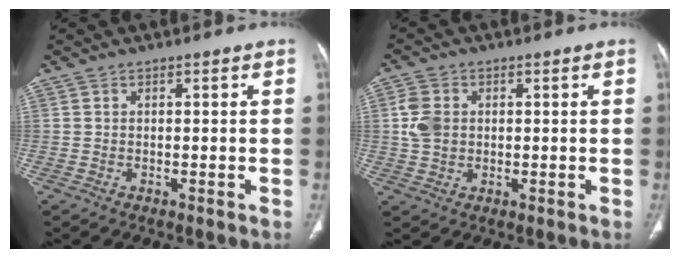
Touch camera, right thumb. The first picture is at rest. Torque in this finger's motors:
{"motor_torque": [0.69, 0.58, 0.39, 0.81, 0.06]}